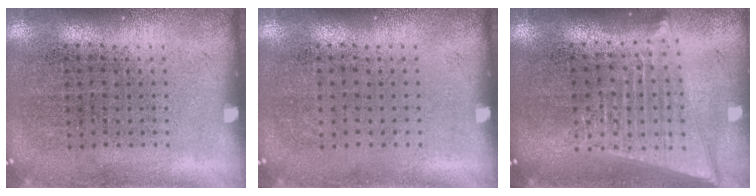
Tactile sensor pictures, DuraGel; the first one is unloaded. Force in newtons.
{"total": 0.0}
{"total": 1.8, "press": 1.6, "slide": 0.9}